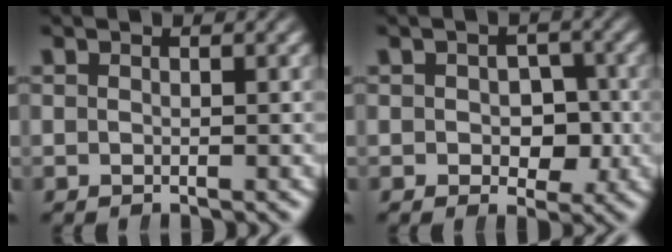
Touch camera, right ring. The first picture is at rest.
{"total": 3.5, "force": [-0.5, 2.8, 1.9], "torque": [-0.017, -0.008, -0.004]}